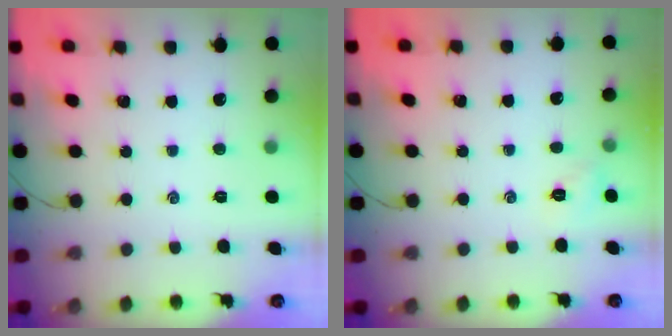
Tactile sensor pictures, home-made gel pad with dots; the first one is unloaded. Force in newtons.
{"total": 2.2, "press": 2.2, "slide": 0.5}